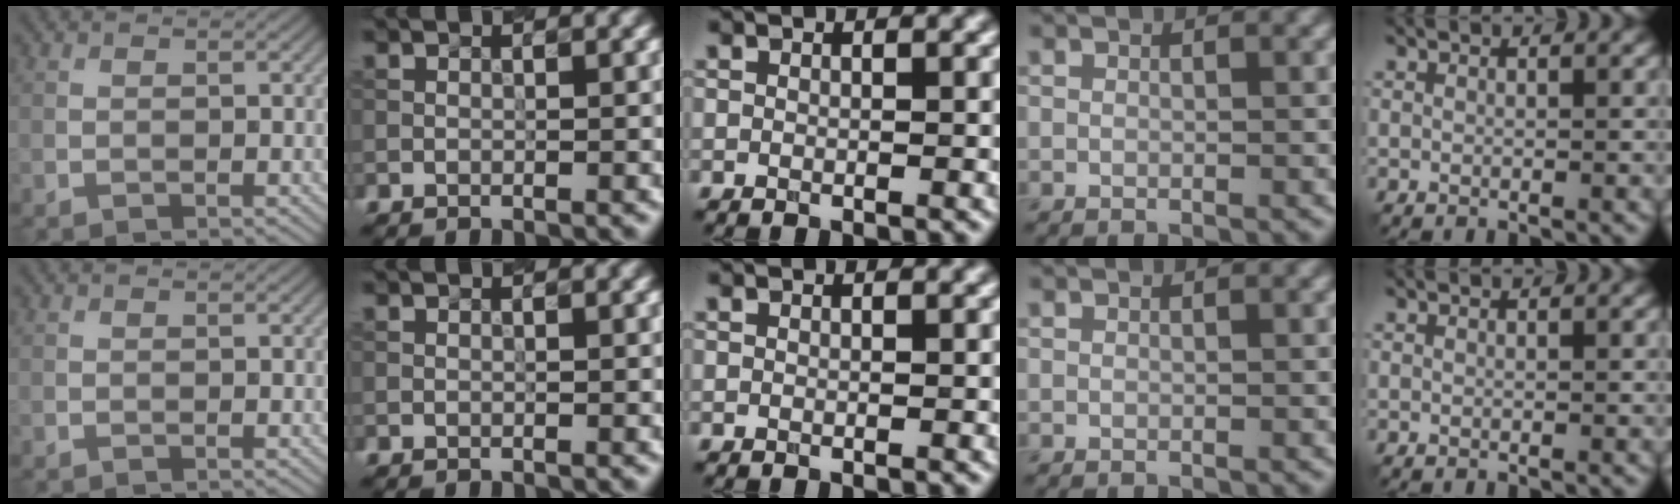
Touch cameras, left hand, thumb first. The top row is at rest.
{}